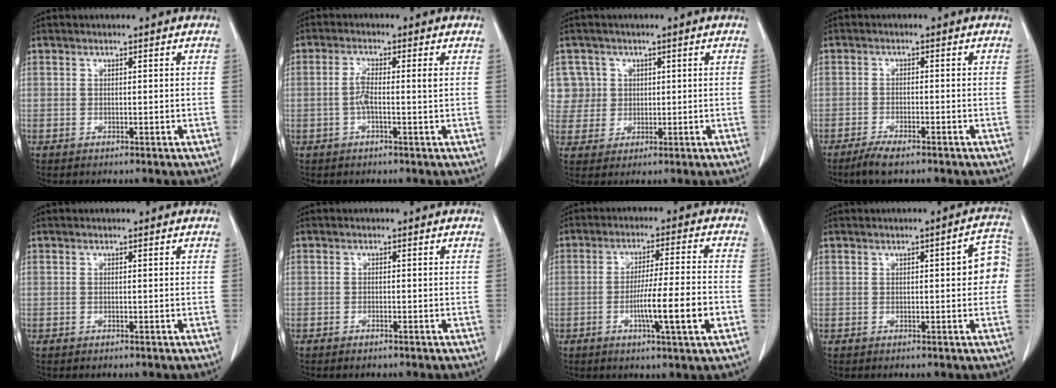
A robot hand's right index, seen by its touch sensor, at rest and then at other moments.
{"total": 3.4, "force": [-0.2, 0.3, 3.3], "torque": [-0.068, 0.007, -0.005]}
{"total": 5.8, "force": [2.0, 5.5, -0.2], "torque": [0.016, 0.014, 0.045]}
{"total": 3.5, "force": [-2.6, 0.6, 2.2], "torque": [-0.043, -0.004, -0.048]}
{"total": 0.0}
{"total": 0.7, "force": [-0.6, 0.1, 0.3], "torque": [-0.011, -0.001, -0.010]}
{"total": 9.7, "force": [-3.0, -0.3, 9.2], "torque": [-0.153, -0.008, -0.051]}
{"total": 5.4, "force": [0.3, 1.5, 5.2], "torque": [-0.052, 0.019, -0.001]}